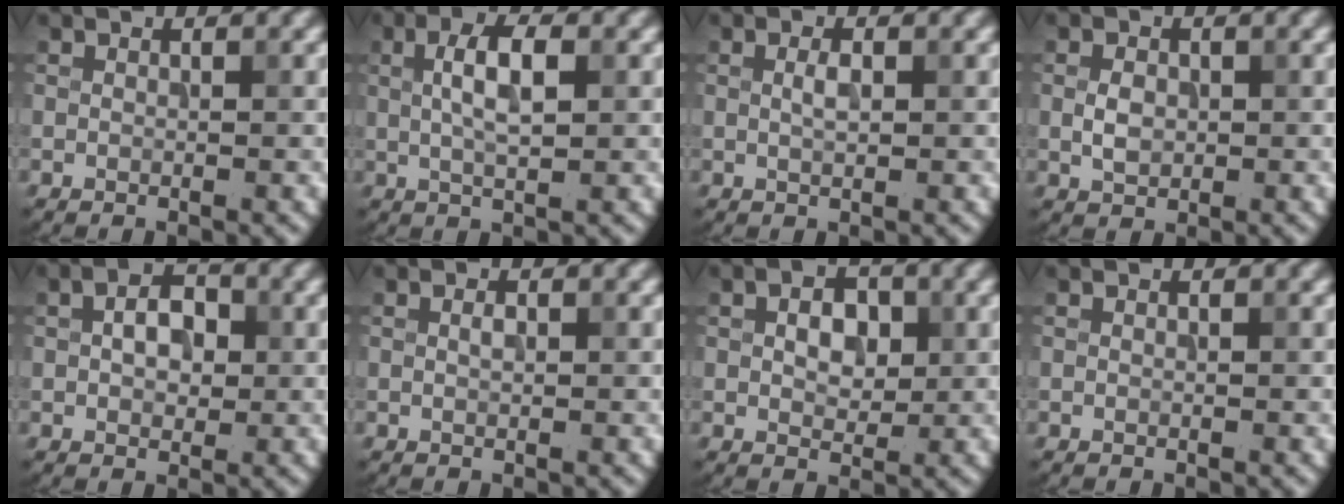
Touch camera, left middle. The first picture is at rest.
{"total": 4.0, "force": [0.8, 1.4, 3.7], "torque": [-0.074, 0.006, 0.014]}
{"total": 1.4, "force": [0.2, 0.6, 1.2], "torque": [-0.027, 0.002, 0.004]}
{"total": 2.1, "force": [0.0, 1.5, 1.4], "torque": [-0.028, 0.000, -0.001]}
{"total": 3.4, "force": [0.4, 2.3, 2.6], "torque": [-0.044, 0.006, 0.003]}
{"total": 0.8, "force": [0.1, 0.4, 0.7], "torque": [-0.013, 0.001, 0.002]}
{"total": 3.2, "force": [0.5, 2.1, 2.3], "torque": [-0.041, 0.002, 0.008]}
{"total": 0.0}